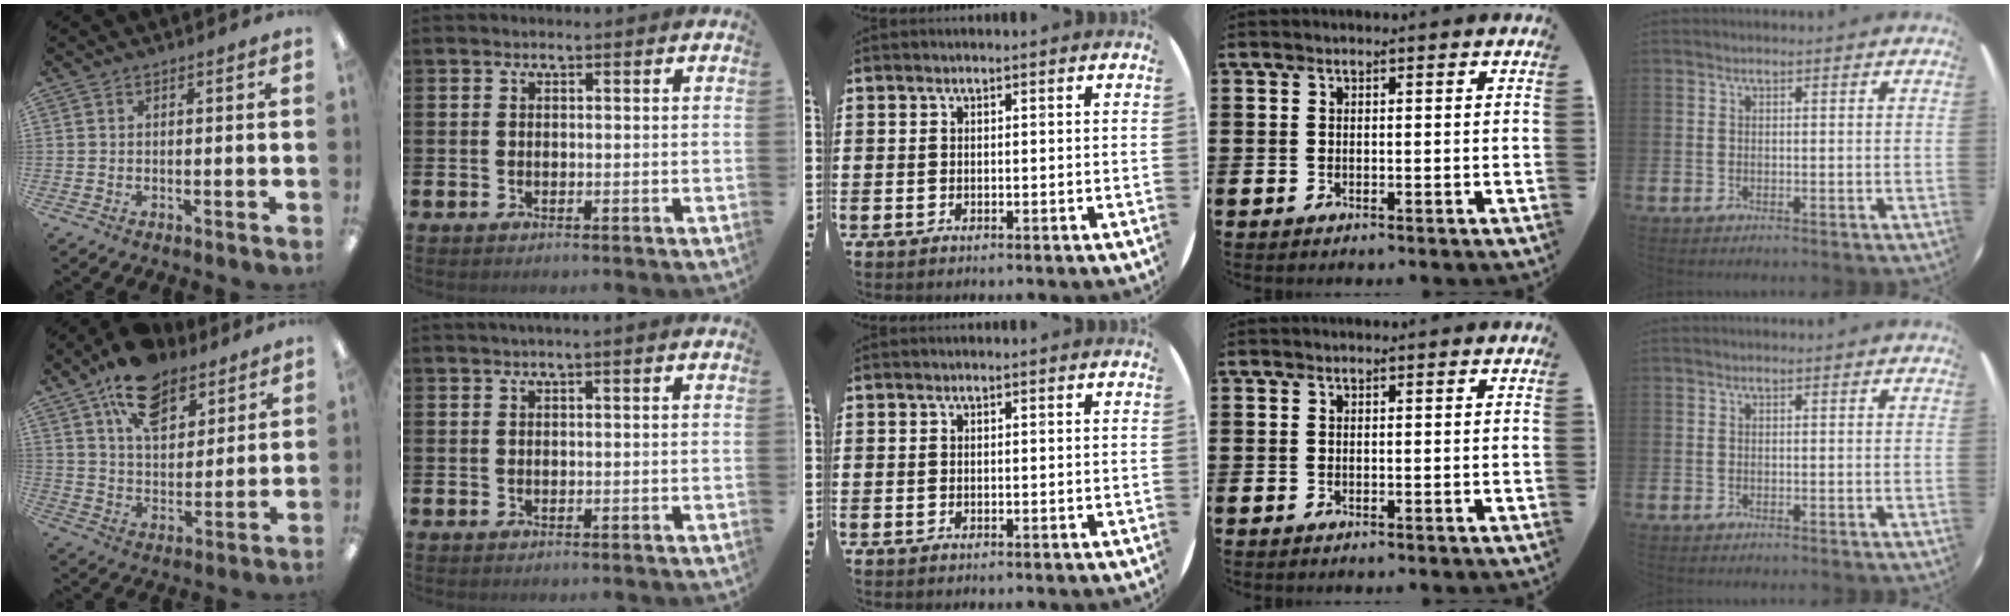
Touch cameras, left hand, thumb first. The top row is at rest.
{"thumb": {"total": 14.8, "force": [10.0, 8.0, 7.3], "torque": [-0.116, -0.047, 0.182]}, "index": {"total": 0.8, "force": [0.4, -0.2, 0.7], "torque": [-0.015, 0.003, 0.007]}}